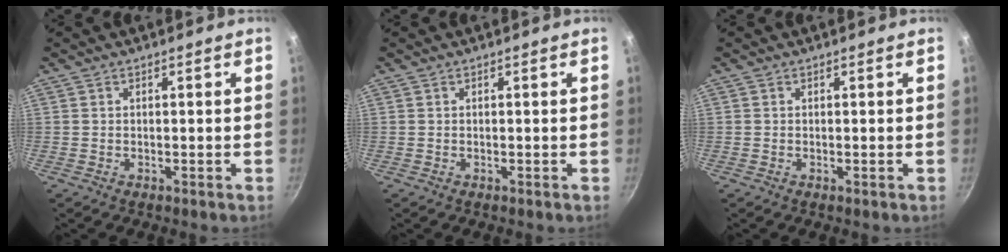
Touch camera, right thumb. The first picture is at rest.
{"total": 0.0}
{"total": 0.0}